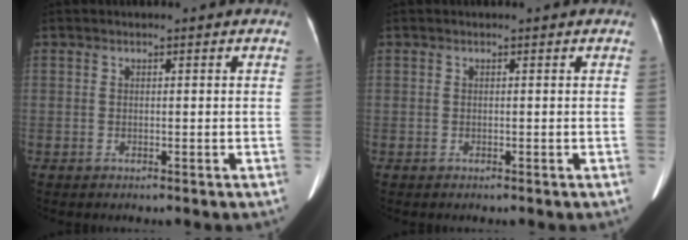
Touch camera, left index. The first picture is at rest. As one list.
[{"total": 0.0}]